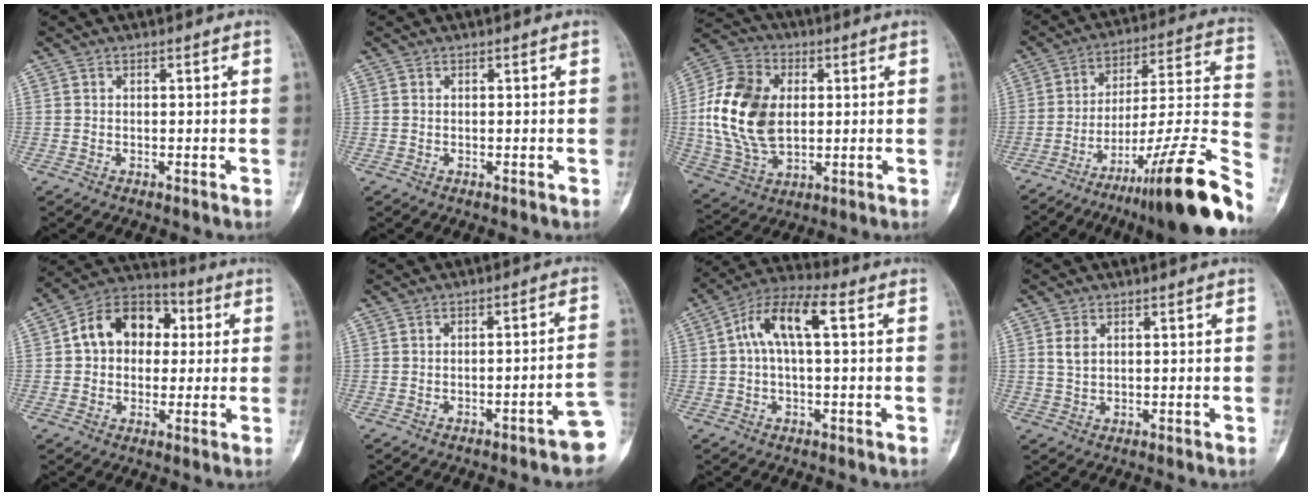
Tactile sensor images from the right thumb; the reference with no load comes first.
{"total": 0.0}
{"total": 18.4, "force": [1.5, 12.3, 13.6], "torque": [-0.257, 0.001, 0.031]}
{"total": 26.3, "force": [-16.3, 2.7, 20.4], "torque": [-0.234, 0.089, -0.252]}
{"total": 13.7, "force": [2.3, 10.3, 8.8], "torque": [-0.102, 0.026, 0.025]}
{"total": 6.4, "force": [-3.3, 0.8, 5.4], "torque": [-0.059, 0.031, -0.039]}
{"total": 10.2, "force": [2.0, 4.0, 9.2], "torque": [-0.182, 0.039, 0.030]}
{"total": 2.7, "force": [0.9, 1.6, 1.9], "torque": [-0.037, -0.001, 0.023]}